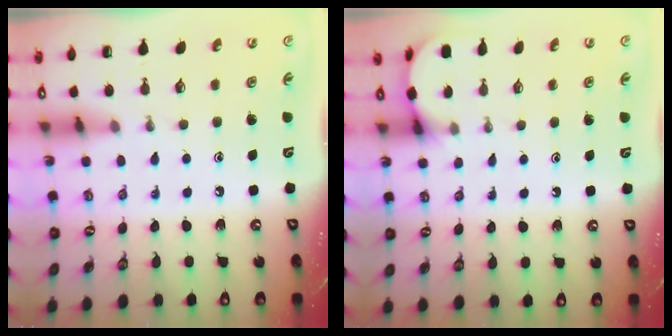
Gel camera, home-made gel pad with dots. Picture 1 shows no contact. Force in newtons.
{"total": 2.9, "press": 2.9, "slide": 0.3}